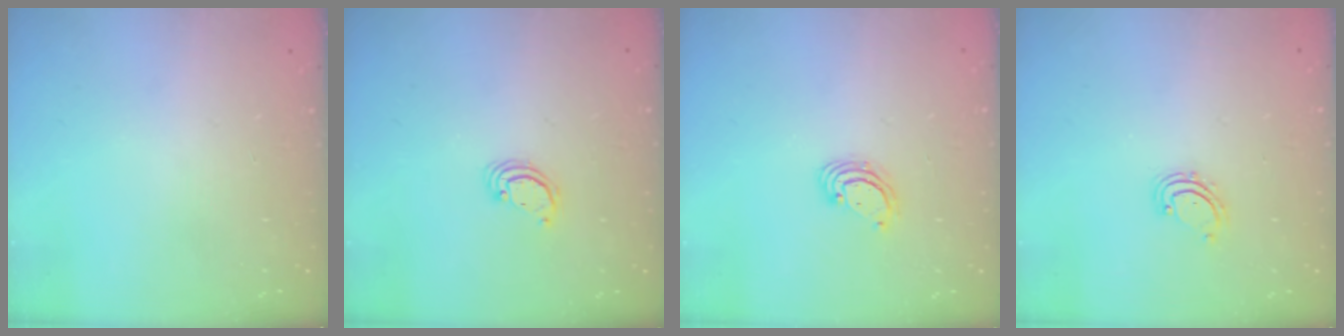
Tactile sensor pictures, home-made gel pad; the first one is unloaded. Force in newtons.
{"total": 2.6, "press": 2.6, "slide": 0.2}
{"total": 3.3, "press": 3.3, "slide": 0.2}
{"total": 2.7, "press": 2.6, "slide": 0.5}